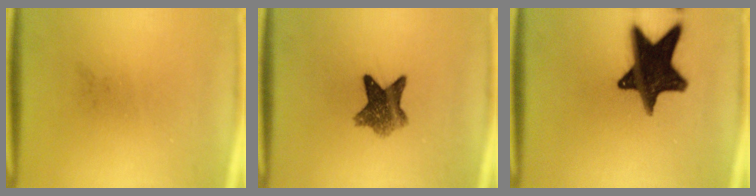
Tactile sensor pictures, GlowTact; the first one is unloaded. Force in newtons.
{"total": 6.8}
{"total": 17.8}